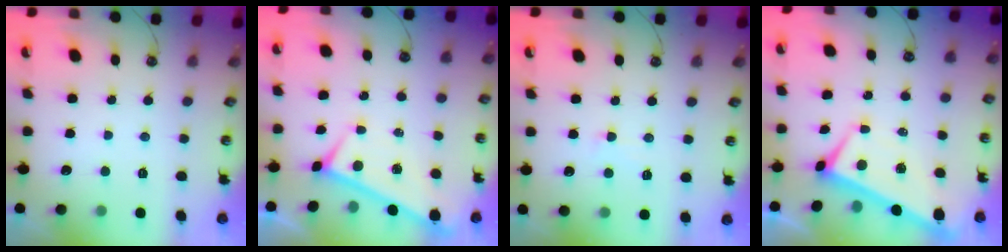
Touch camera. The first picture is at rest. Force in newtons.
{"total": 0.0}
{"total": 0.8, "press": 0.6, "slide": 0.6}
{"total": 2.2, "press": 2.1, "slide": 0.6}